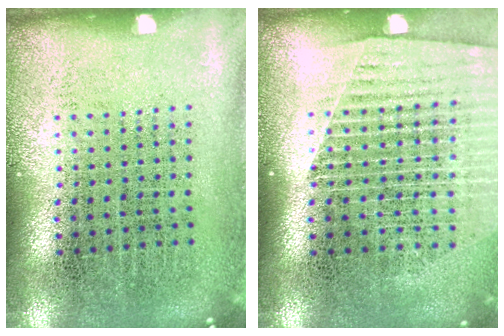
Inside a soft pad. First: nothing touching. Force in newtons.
{"total": 1.7, "press": 1.6, "slide": 0.6}